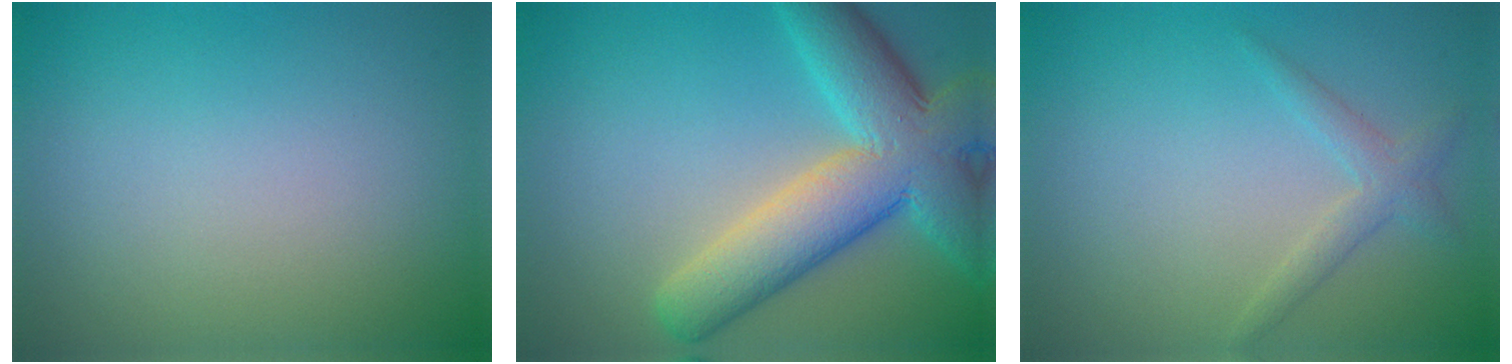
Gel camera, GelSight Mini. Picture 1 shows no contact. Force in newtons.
{"total": 10.1, "press": 10.0, "slide": 0.6}
{"total": 1.8, "press": 1.8, "slide": 0.1}